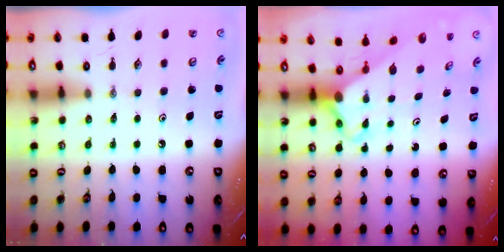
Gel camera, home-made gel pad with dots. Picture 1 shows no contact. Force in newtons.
{"total": 3.6, "press": 3.6, "slide": 0.3}